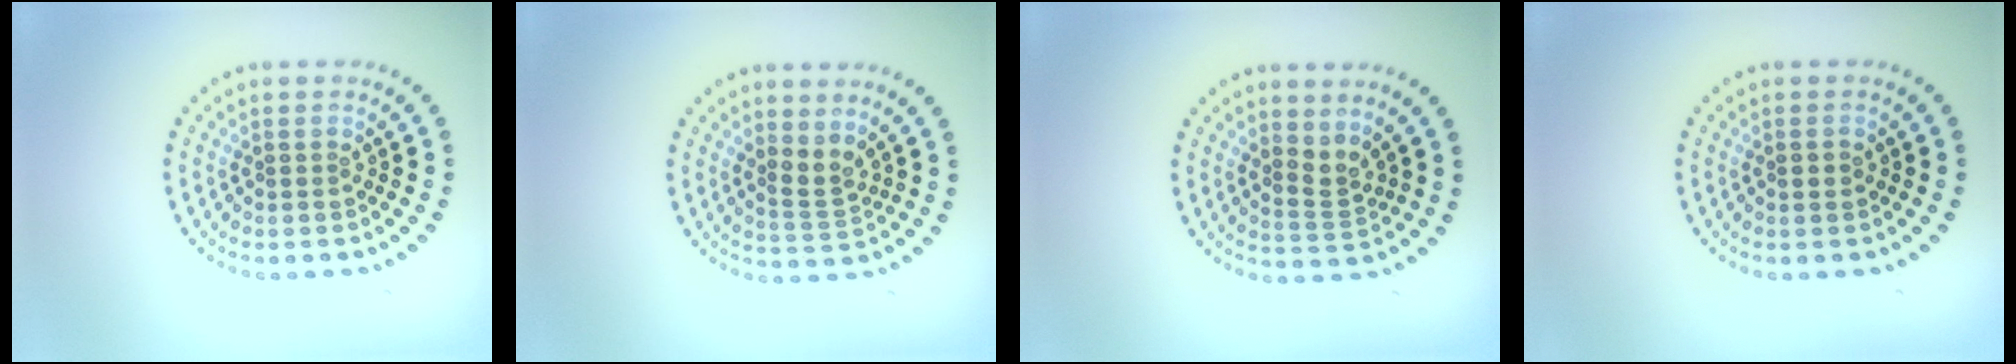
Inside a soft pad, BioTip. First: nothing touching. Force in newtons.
{"total": 1.8, "press": 1.4, "slide": 1.1}
{"total": 2.2, "press": 1.4, "slide": 1.7}
{"total": 1.0, "press": 1.0, "slide": 0.1}